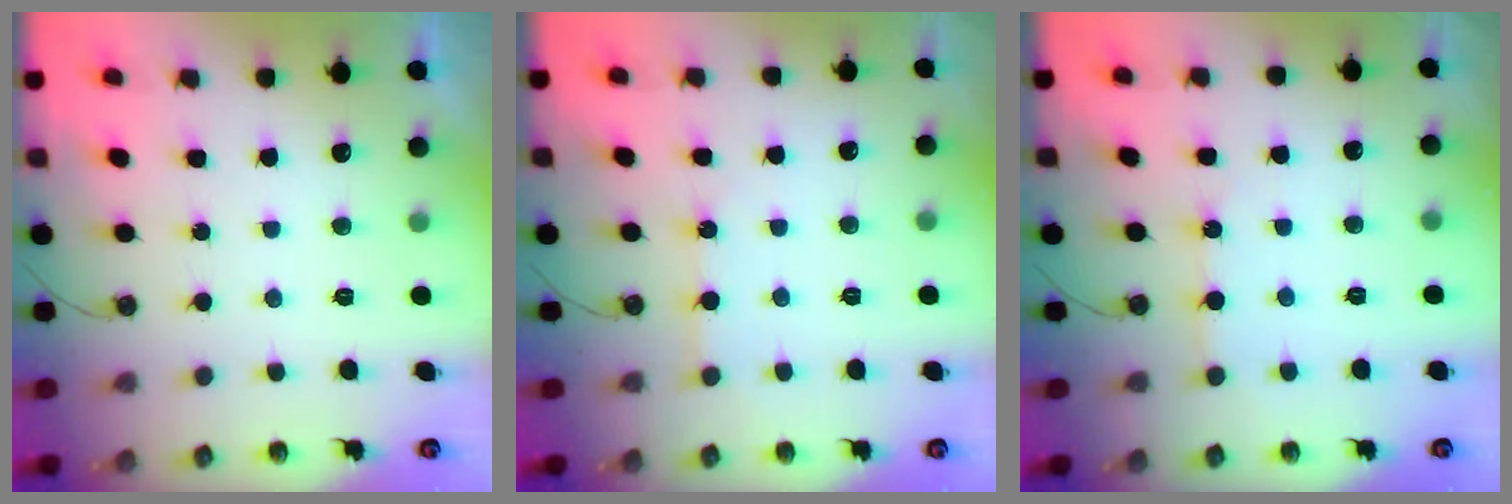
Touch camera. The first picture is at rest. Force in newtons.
{"total": 5.5, "press": 5.4, "slide": 0.8}
{"total": 5.0, "press": 5.0, "slide": 0.3}